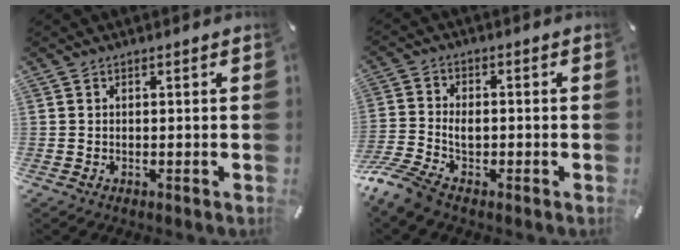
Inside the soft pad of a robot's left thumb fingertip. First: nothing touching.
{"total": 7.0, "force": [-3.3, 4.2, 4.5], "torque": [-0.106, 0.006, -0.063]}